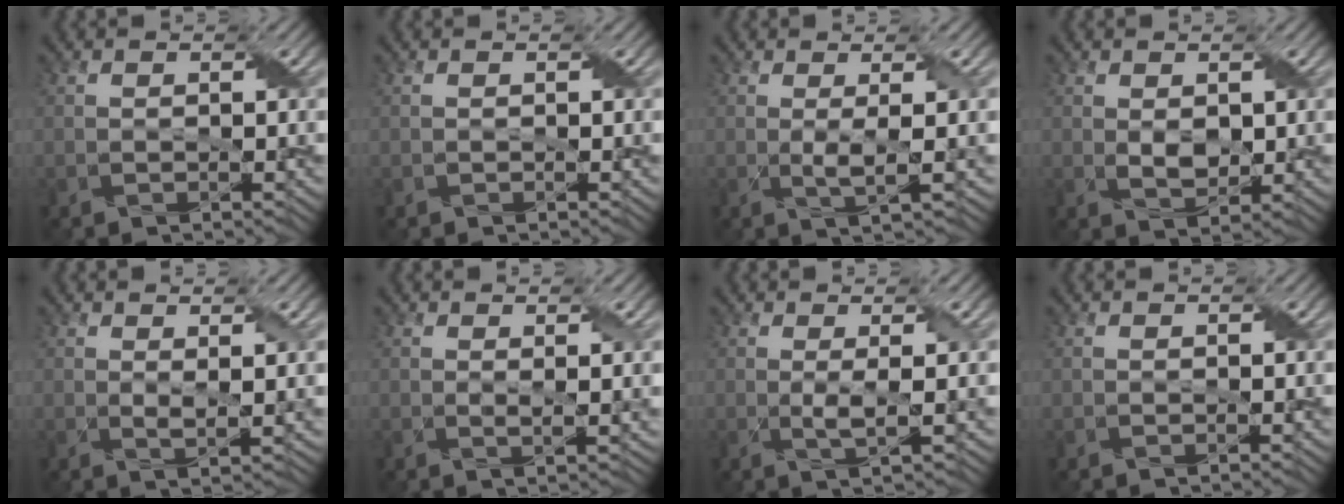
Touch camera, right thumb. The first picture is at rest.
{"total": 0.0}
{"total": 2.5, "force": [0.3, 0.2, 2.4], "torque": [-0.052, 0.001, 0.007]}
{"total": 2.5, "force": [0.5, 1.6, 1.9], "torque": [-0.043, -0.005, 0.014]}
{"total": 2.0, "force": [1.0, 0.4, 1.7], "torque": [-0.039, -0.004, 0.020]}
{"total": 1.6, "force": [0.7, 0.2, 1.4], "torque": [-0.029, -0.001, 0.014]}
{"total": 2.1, "force": [0.3, 0.2, 2.1], "torque": [-0.047, 0.001, 0.006]}
{"total": 0.0}